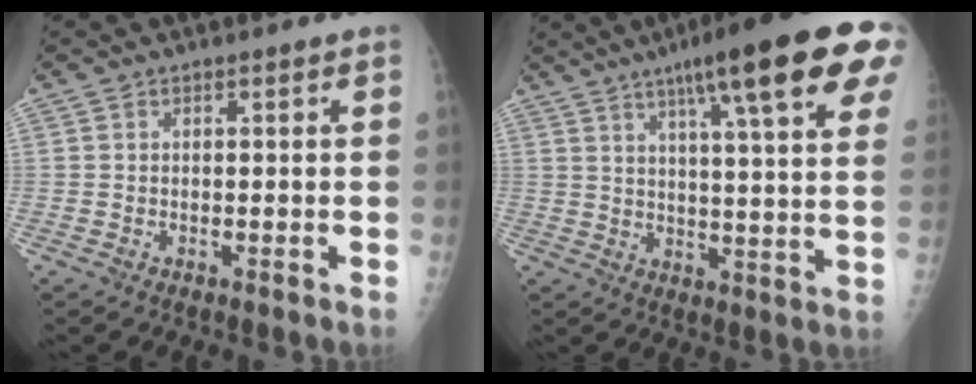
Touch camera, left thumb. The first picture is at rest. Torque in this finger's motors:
{"motor_torque": [1.32, 0.55, 1.81, -0.95, 0.45]}